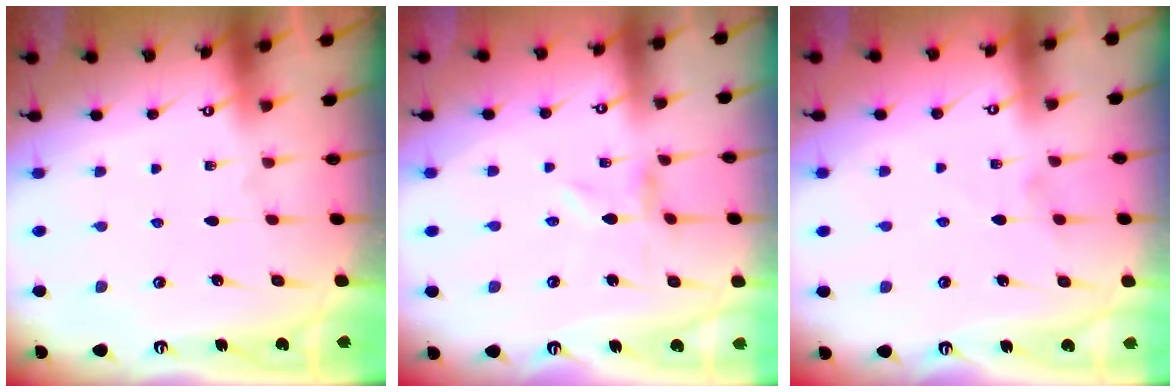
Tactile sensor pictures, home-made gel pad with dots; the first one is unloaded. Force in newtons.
{"total": 0.0}
{"total": 1.3, "press": 1.3, "slide": 0.3}